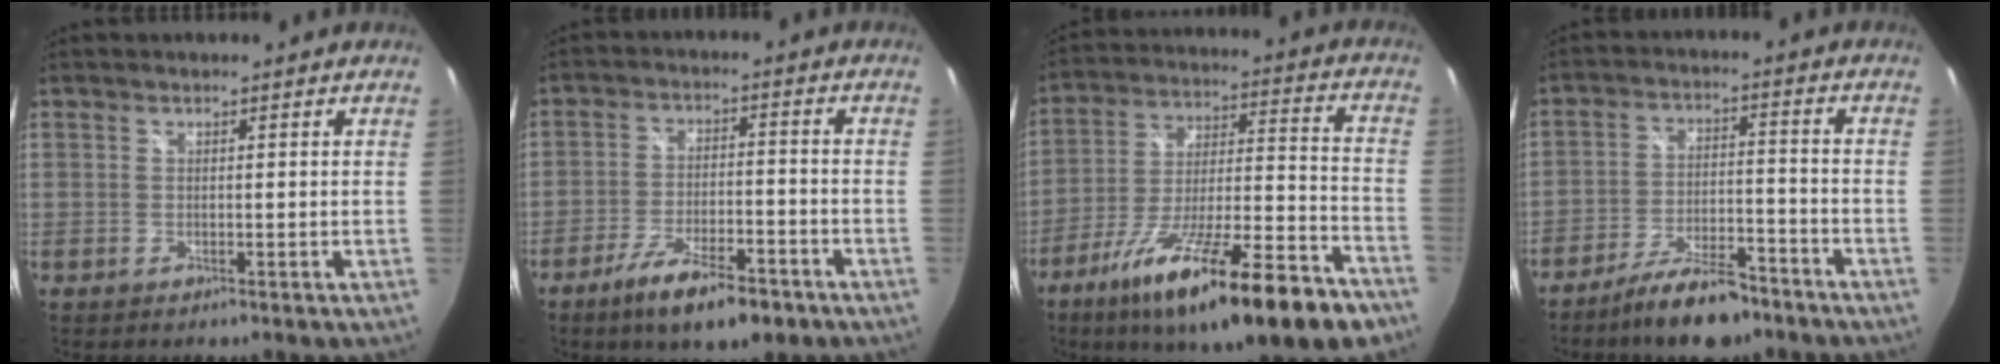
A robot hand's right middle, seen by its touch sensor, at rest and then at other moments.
{"total": 11.7, "force": [-7.7, 3.5, 8.0], "torque": [-0.159, -0.019, -0.126]}
{"total": 25.9, "force": [-16.9, 5.0, 19.0], "torque": [-0.309, -0.048, -0.263]}
{"total": 11.5, "force": [-9.0, 3.6, 6.1], "torque": [-0.123, -0.006, -0.148]}